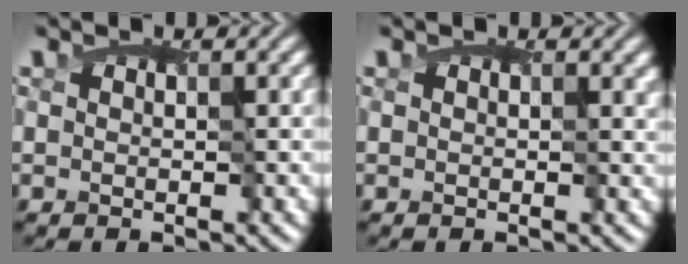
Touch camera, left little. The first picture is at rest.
{"total": 0.8, "force": [0.6, 0.4, 0.4], "torque": [-0.007, 0.002, 0.004]}